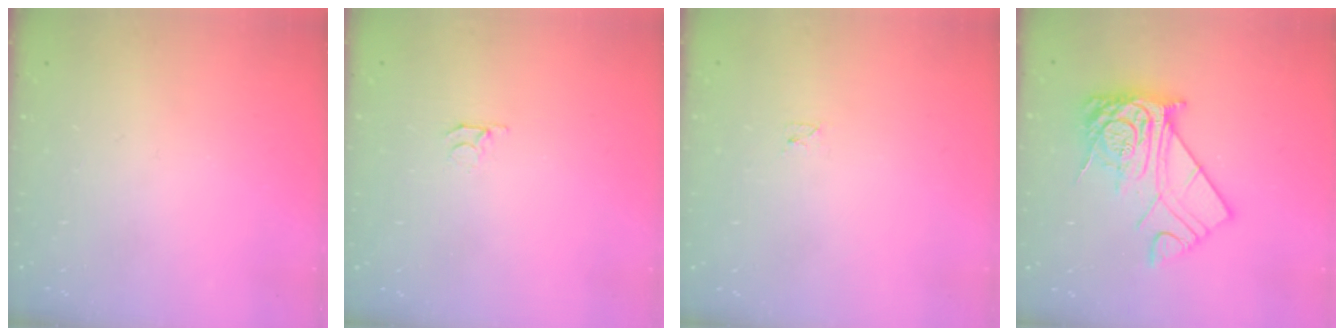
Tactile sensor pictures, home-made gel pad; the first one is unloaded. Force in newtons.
{"total": 3.0, "press": 3.0, "slide": 0.3}
{"total": 2.3, "press": 2.2, "slide": 0.4}
{"total": 14.8, "press": 14.8, "slide": 1.3}